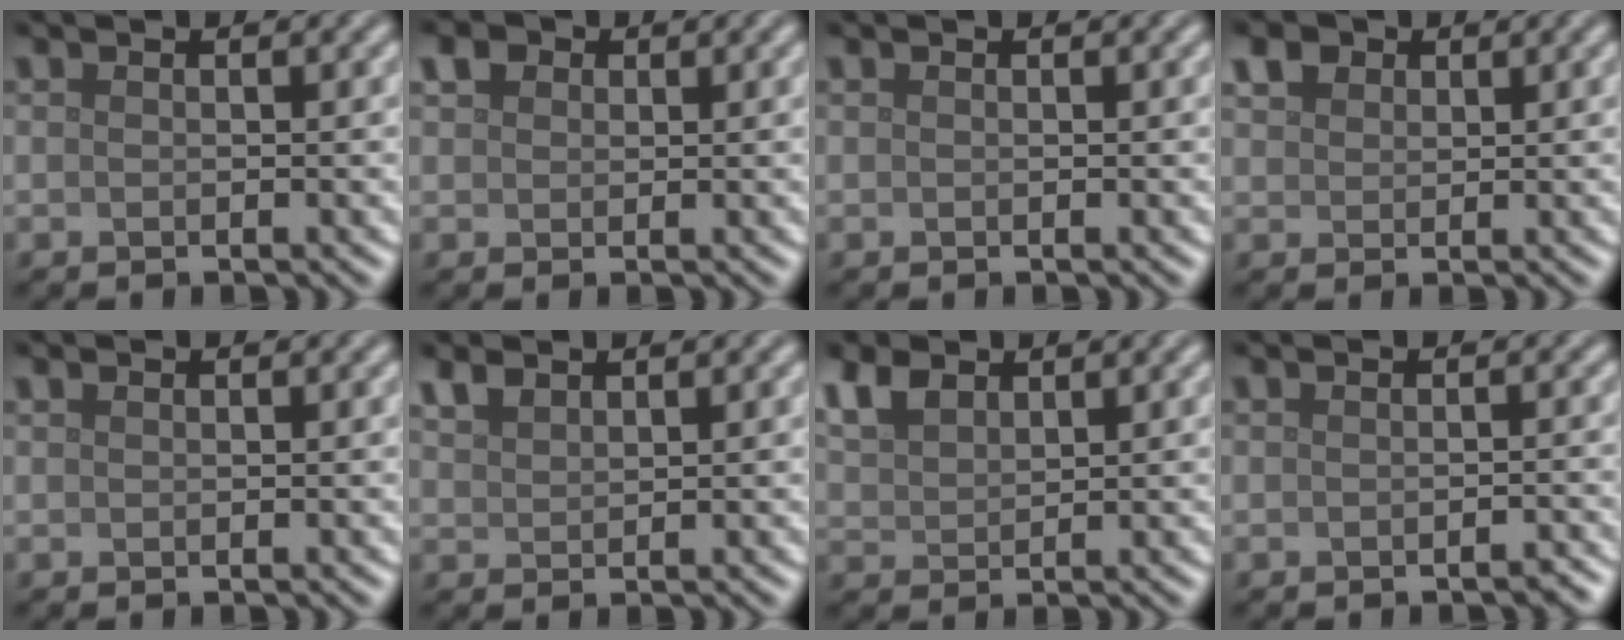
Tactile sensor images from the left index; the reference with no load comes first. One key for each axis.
{"total": 1.7, "fx": 0.8, "fy": 1.3, "fz": 0.6, "tx": -0.012, "ty": 0.005, "tz": 0.012}
{"total": 0.0}
{"total": 2.1, "fx": 1.3, "fy": 1.5, "fz": 0.8, "tx": -0.019, "ty": 0.007, "tz": 0.023}
{"total": 0.0}
{"total": 1.8, "fx": 1.5, "fy": 0.8, "fz": 0.6, "tx": -0.018, "ty": 0.005, "tz": 0.035}
{"total": 3.7, "fx": 2.4, "fy": 2.1, "fz": 1.8, "tx": -0.051, "ty": 0.007, "tz": 0.052}
{"total": 0.8, "fx": -0.7, "fy": 0.1, "fz": 0.3, "tx": -0.004, "ty": 0.002, "tz": -0.008}